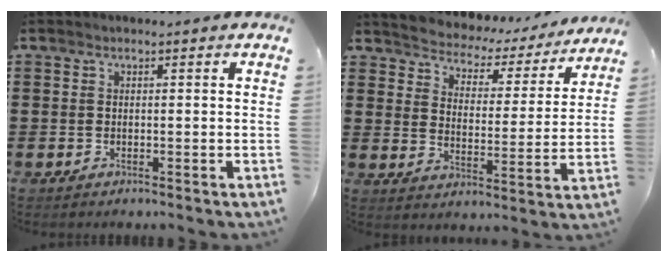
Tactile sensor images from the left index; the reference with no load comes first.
{"total": 2.9, "force": [2.7, 0.8, -0.1], "torque": [-0.021, -0.032, 0.036]}